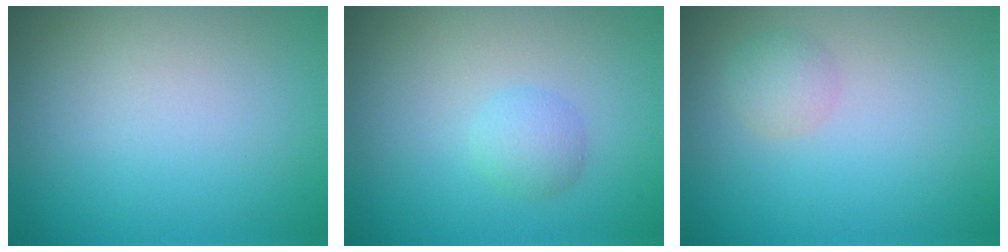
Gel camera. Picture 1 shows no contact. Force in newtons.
{"total": 1.6, "press": 1.6, "slide": 0.0}
{"total": 1.4, "press": 1.4, "slide": 0.1}